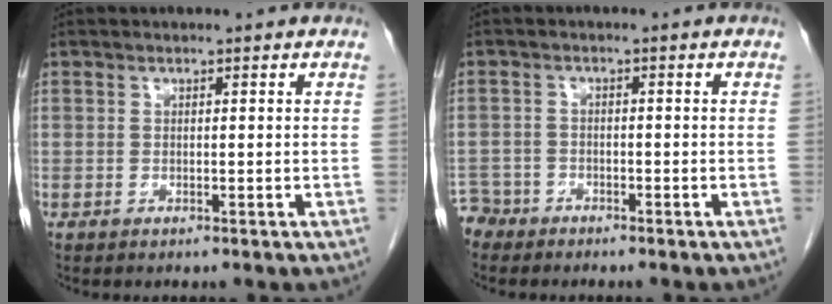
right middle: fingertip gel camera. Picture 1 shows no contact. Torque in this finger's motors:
{"motor_torque": [0.42, -0.65, -0.03, -0.12]}